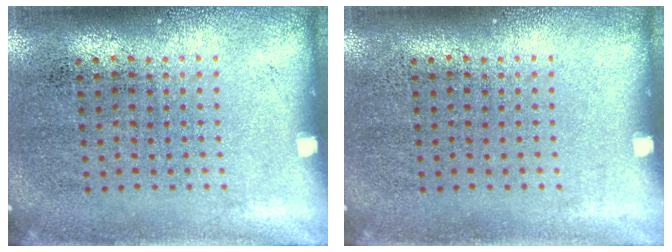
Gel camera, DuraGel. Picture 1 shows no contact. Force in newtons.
{"total": 0.0}